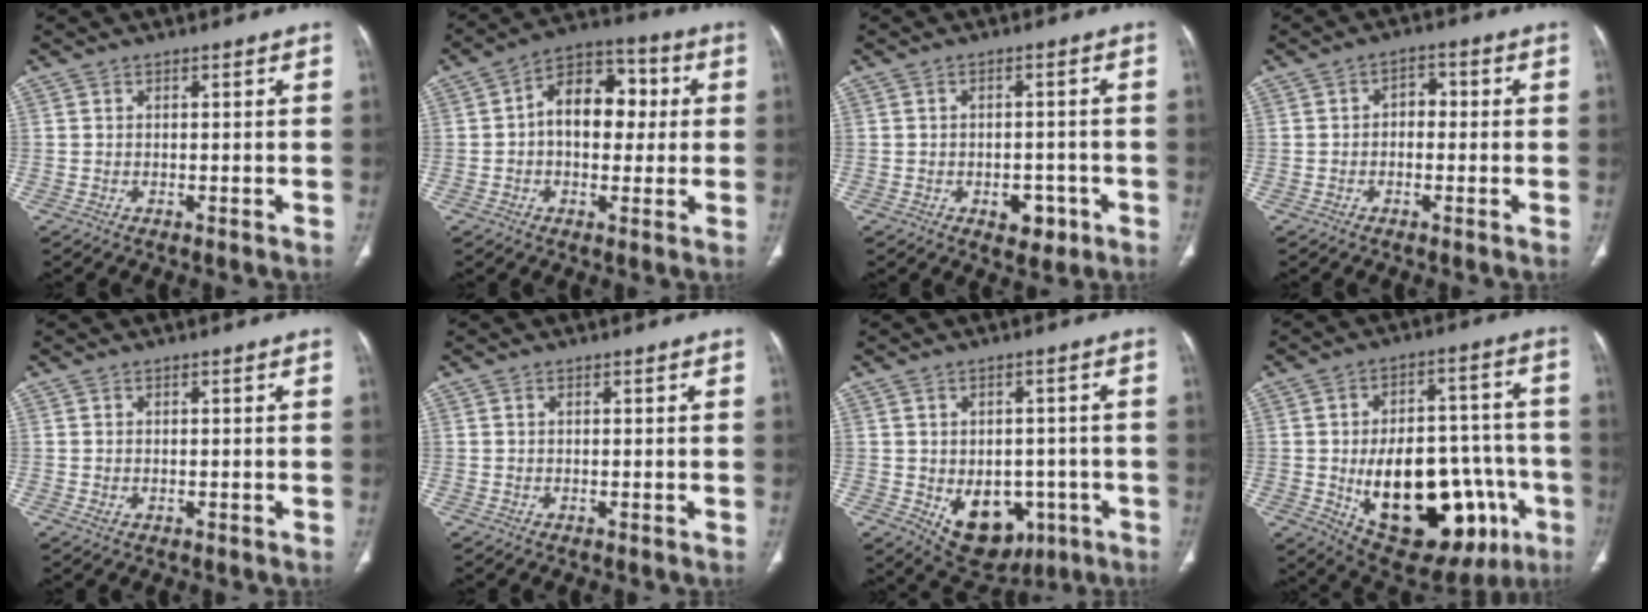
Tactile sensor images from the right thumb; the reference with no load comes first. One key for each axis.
{"total": 11.3, "fx": 1.0, "fy": 7.6, "fz": 8.4, "tx": -0.093, "ty": 0.029, "tz": 0.006}
{"total": 4.9, "fx": -2.1, "fy": 3.2, "fz": 3.1, "tx": -0.021, "ty": 0.011, "tz": -0.020}
{"total": 3.3, "fx": -0.2, "fy": 2.3, "fz": 2.3, "tx": -0.020, "ty": 0.015, "tz": -0.012}
{"total": 0.9, "fx": -0.1, "fy": 0.6, "fz": 0.7, "tx": -0.019, "ty": 0.003, "tz": 0.001}
{"total": 0.0}
{"total": 12.5, "fx": -4.0, "fy": 8.7, "fz": 8.0, "tx": -0.079, "ty": 0.013, "tz": -0.035}
{"total": 27.4, "fx": -7.5, "fy": 14.9, "fz": 21.8, "tx": -0.285, "ty": 0.024, "tz": -0.078}